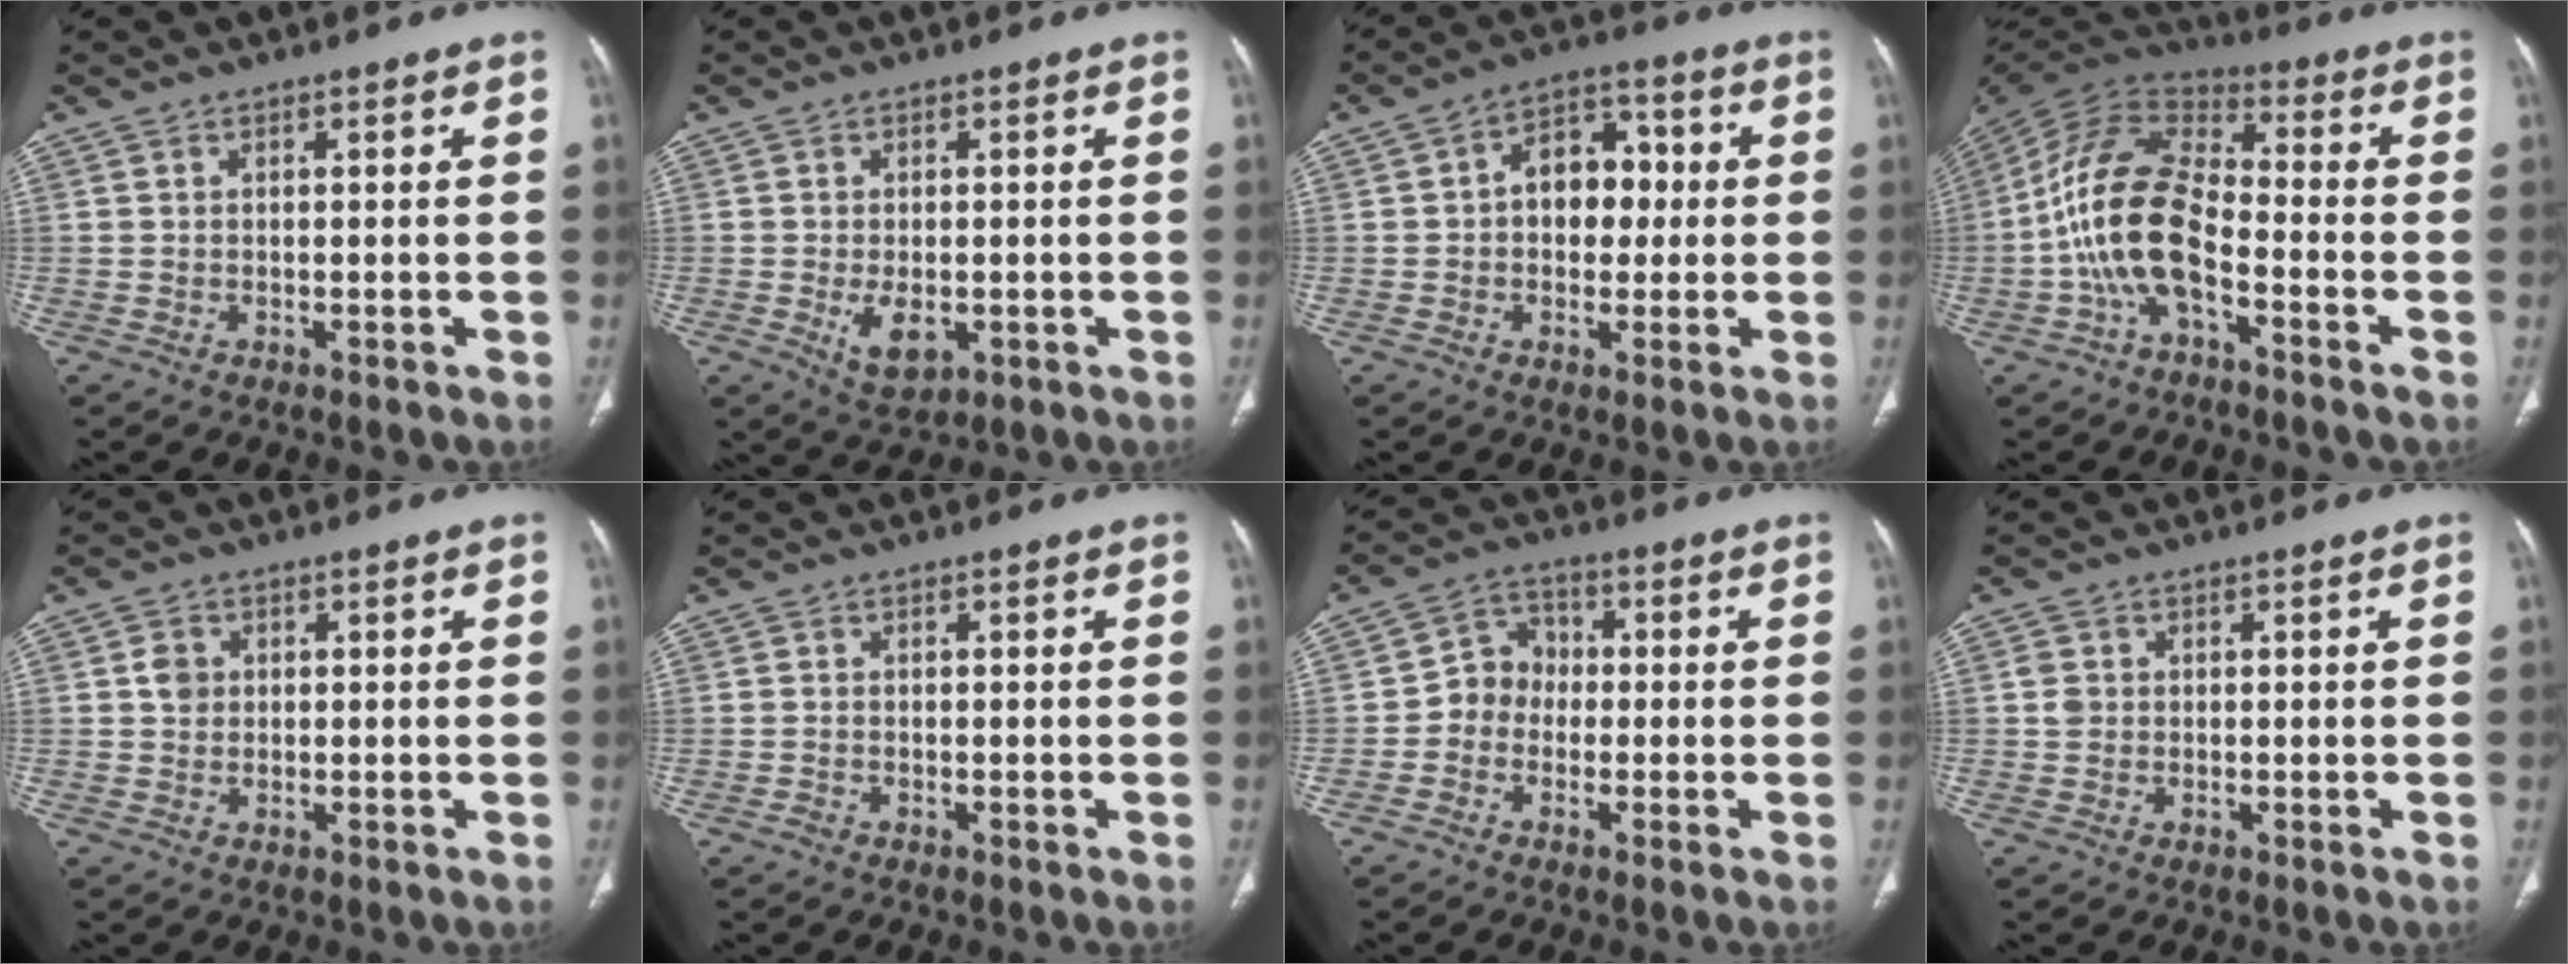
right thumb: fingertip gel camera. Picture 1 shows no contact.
{"total": 5.4, "force": [-1.3, 3.2, 4.2], "torque": [-0.065, -0.008, -0.011]}
{"total": 10.1, "force": [0.6, 7.2, 7.0], "torque": [-0.066, 0.026, 0.003]}
{"total": 15.8, "force": [-4.7, 8.1, 12.8], "torque": [-0.251, 0.051, -0.094]}
{"total": 2.5, "force": [0.4, 2.2, 1.1], "torque": [-0.009, 0.002, 0.006]}
{"total": 0.7, "force": [-0.5, 0.5, 0.2], "torque": [-0.006, 0.001, -0.012]}
{"total": 5.8, "force": [-1.2, 5.1, 2.5], "torque": [-0.016, 0.026, -0.038]}
{"total": 1.8, "force": [0.2, 1.7, 0.8], "torque": [-0.009, 0.003, 0.004]}